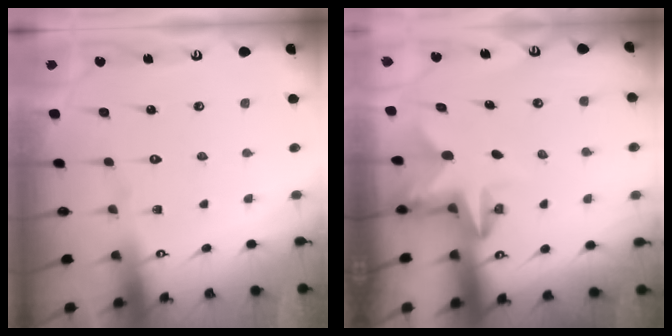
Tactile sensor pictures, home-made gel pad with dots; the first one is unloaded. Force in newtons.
{"total": 2.8, "press": 2.8, "slide": 0.5}